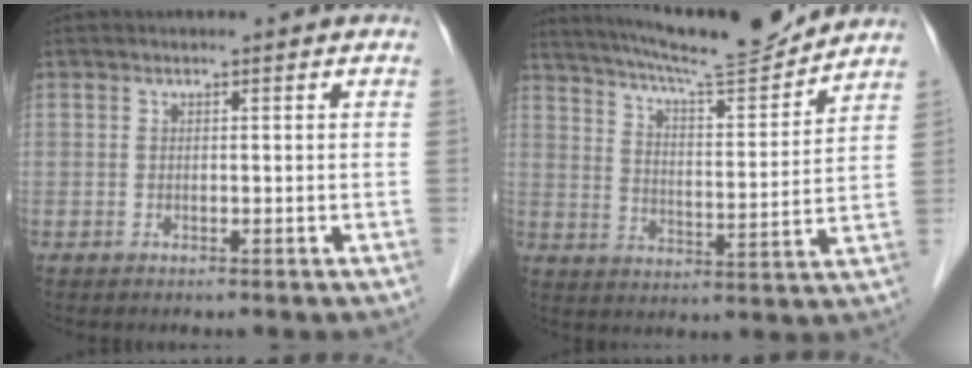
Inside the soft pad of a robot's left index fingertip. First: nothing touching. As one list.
[{"total": 15.1, "force": [14.1, -0.1, 5.5], "torque": [-0.100, -0.008, 0.217]}]